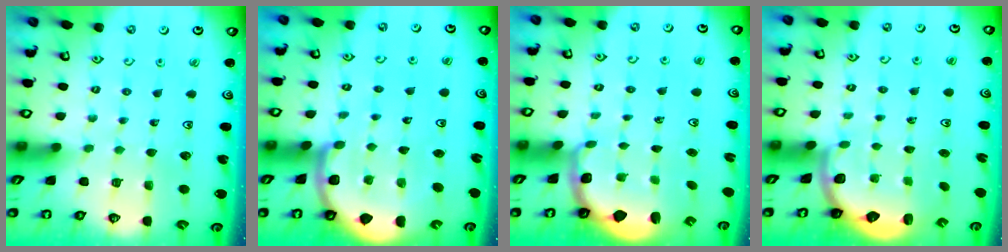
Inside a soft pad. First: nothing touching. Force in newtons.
{"total": 5.6, "press": 5.6, "slide": 0.8}
{"total": 2.5, "press": 1.5, "slide": 2.0}
{"total": 2.2, "press": 2.1, "slide": 0.8}